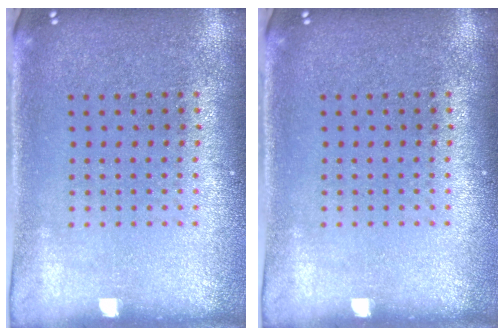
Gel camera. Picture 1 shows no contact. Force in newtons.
{"total": 0.0}